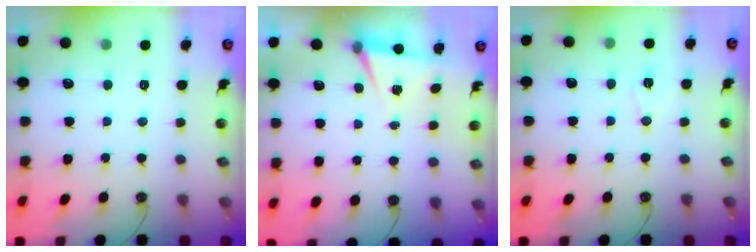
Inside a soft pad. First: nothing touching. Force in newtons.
{"total": 5.0, "press": 2.2, "slide": 4.5}
{"total": 6.6, "press": 6.2, "slide": 2.4}